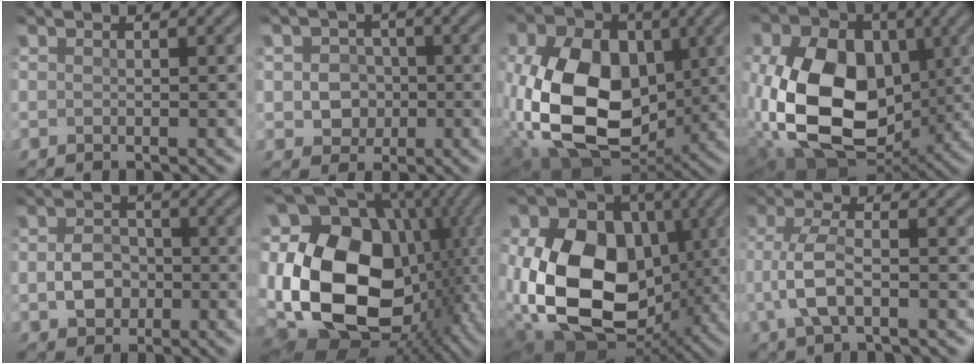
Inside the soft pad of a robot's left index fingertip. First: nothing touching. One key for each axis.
{"total": 3.3, "fx": -0.4, "fy": 2.9, "fz": 1.6, "tx": -0.014, "ty": 0.006, "tz": -0.018}
{"total": 15.4, "fx": -1.1, "fy": 10.7, "fz": 11.0, "tx": -0.227, "ty": -0.028, "tz": -0.010}
{"total": 17.3, "fx": -0.8, "fy": 12.5, "fz": 11.9, "tx": -0.238, "ty": -0.028, "tz": -0.010}
{"total": 2.9, "fx": -0.9, "fy": 2.2, "fz": 1.8, "tx": -0.035, "ty": 0.004, "tz": -0.014}
{"total": 19.7, "fx": 0.8, "fy": 13.8, "fz": 14.1, "tx": -0.306, "ty": -0.008, "tz": 0.037}
{"total": 22.0, "fx": 0.9, "fy": 17.7, "fz": 13.1, "tx": -0.288, "ty": -0.014, "tz": 0.002}
{"total": 3.7, "fx": -1.0, "fy": 0.9, "fz": 3.4, "tx": -0.090, "ty": 0.003, "tz": -0.020}